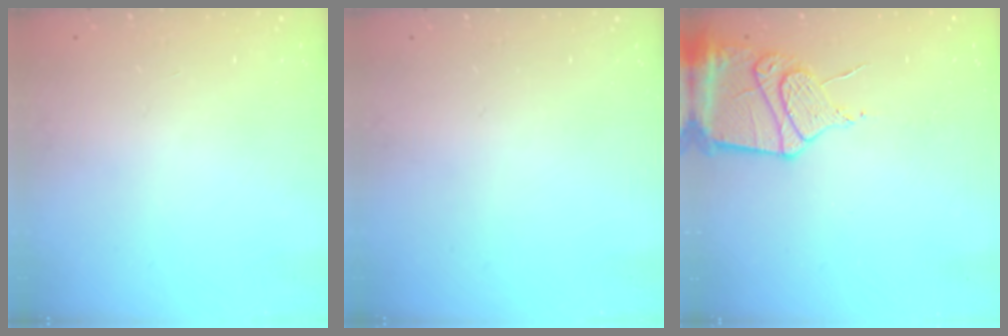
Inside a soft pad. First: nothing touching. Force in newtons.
{"total": 0.0}
{"total": 13.2, "press": 13.1, "slide": 1.7}